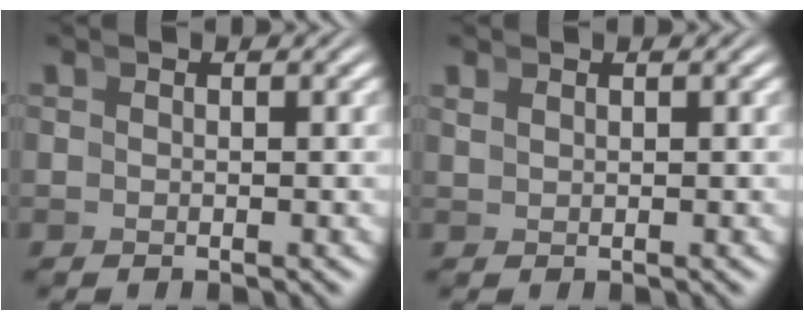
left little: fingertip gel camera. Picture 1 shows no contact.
{"total": 0.8, "force": [0.6, -0.5, 0.1], "torque": [0.008, 0.003, 0.017]}